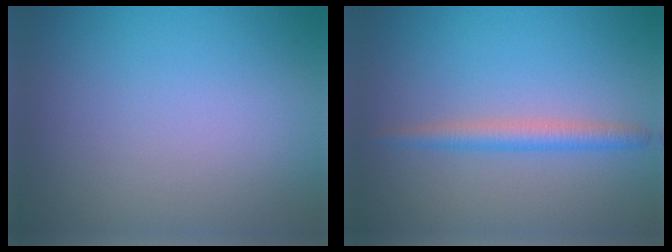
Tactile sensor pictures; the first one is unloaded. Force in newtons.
{"total": 2.2, "press": 2.2, "slide": 0.1}